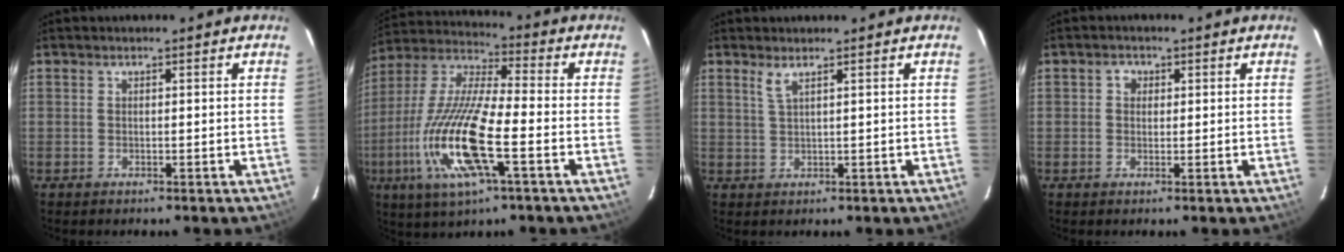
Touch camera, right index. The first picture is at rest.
{"total": 18.2, "force": [-6.0, 3.8, 16.8], "torque": [-0.354, -0.018, -0.125]}
{"total": 1.8, "force": [1.2, -0.1, 1.3], "torque": [-0.029, -0.001, 0.025]}
{"total": 1.8, "force": [0.3, 1.7, 0.5], "torque": [-0.007, 0.009, 0.003]}